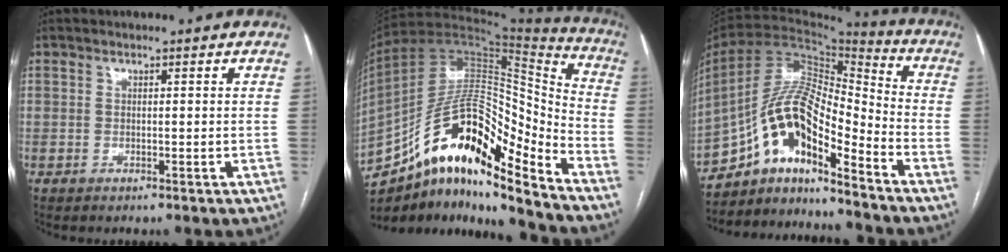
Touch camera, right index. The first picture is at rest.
{"total": 22.7, "force": [-13.8, 6.2, 16.9], "torque": [-0.310, 0.037, -0.236]}
{"total": 15.6, "force": [-10.5, 3.6, 10.9], "torque": [-0.200, 0.035, -0.184]}